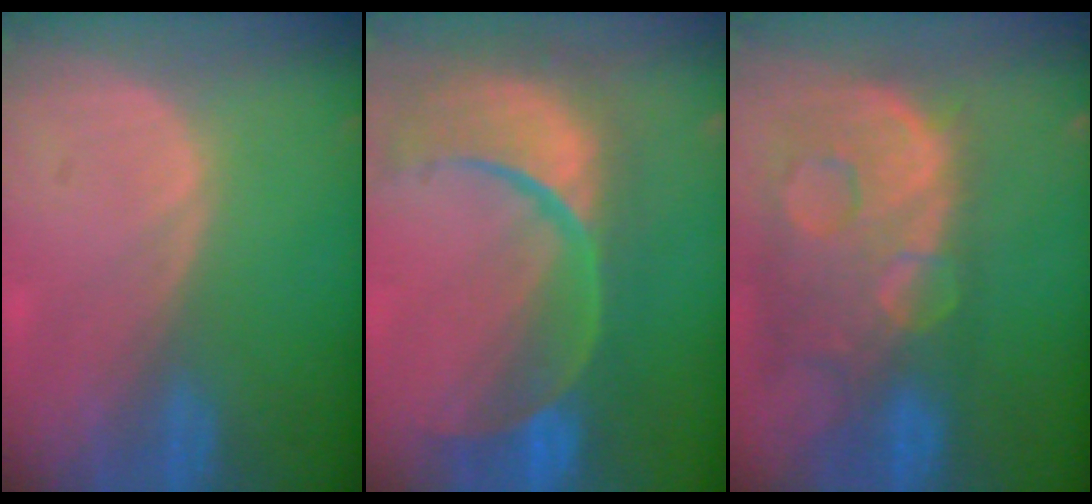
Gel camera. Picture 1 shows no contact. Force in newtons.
{"total": 13.9, "press": 11.0, "slide": 8.4}
{"total": 13.8, "press": 11.2, "slide": 8.0}